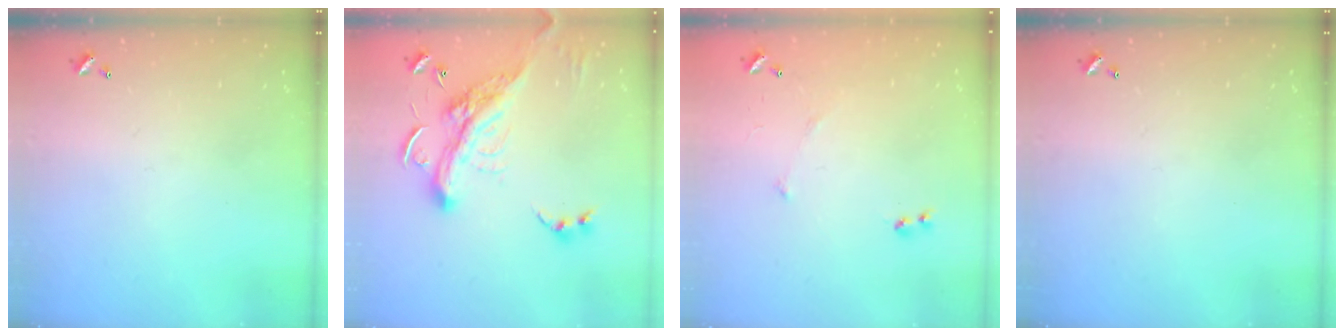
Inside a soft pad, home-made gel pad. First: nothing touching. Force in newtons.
{"total": 6.7, "press": 6.7, "slide": 1.0}
{"total": 5.7, "press": 5.7, "slide": 0.8}
{"total": 0.0}